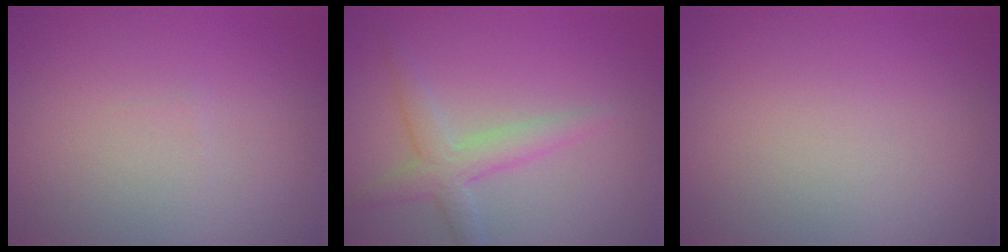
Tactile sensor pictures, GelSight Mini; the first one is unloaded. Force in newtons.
{"total": 2.9, "press": 2.9, "slide": 0.1}
{"total": 0.0}